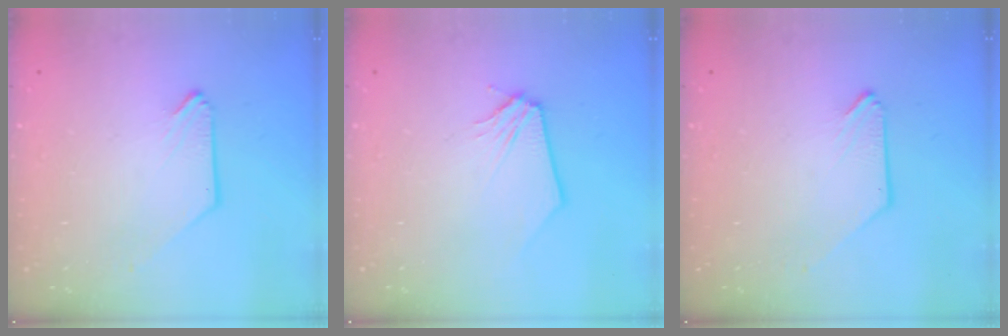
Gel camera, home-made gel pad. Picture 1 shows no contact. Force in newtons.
{"total": 0.0}
{"total": 0.0}